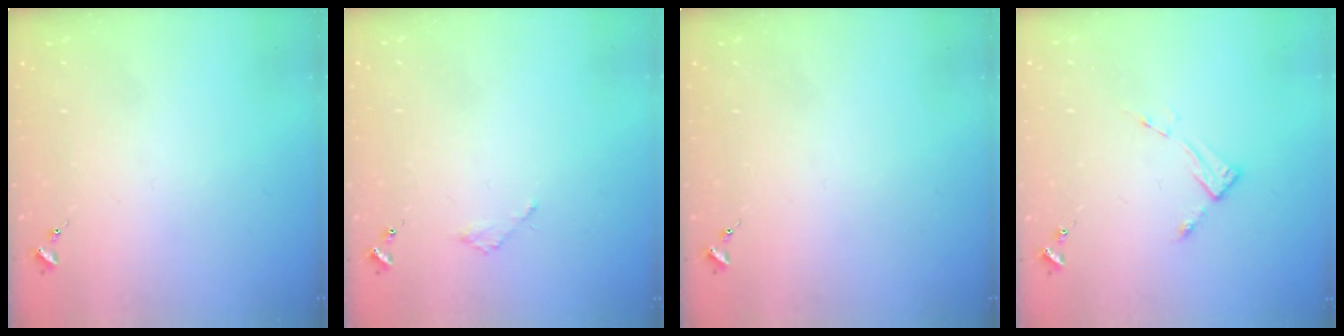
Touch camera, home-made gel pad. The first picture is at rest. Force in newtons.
{"total": 2.1, "press": 2.1, "slide": 0.2}
{"total": 0.0}
{"total": 4.4, "press": 4.3, "slide": 0.5}